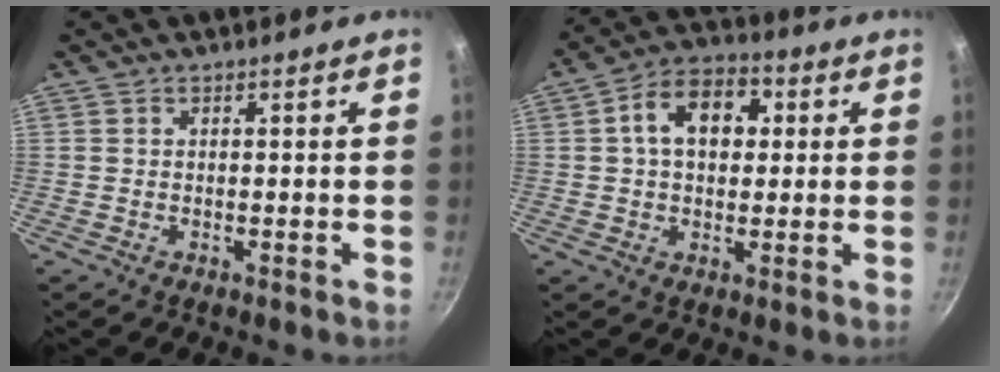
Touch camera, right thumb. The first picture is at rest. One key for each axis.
{"total": 11.3, "fx": 2.2, "fy": 7.8, "fz": 7.8, "tx": -0.092, "ty": 0.019, "tz": 0.020}